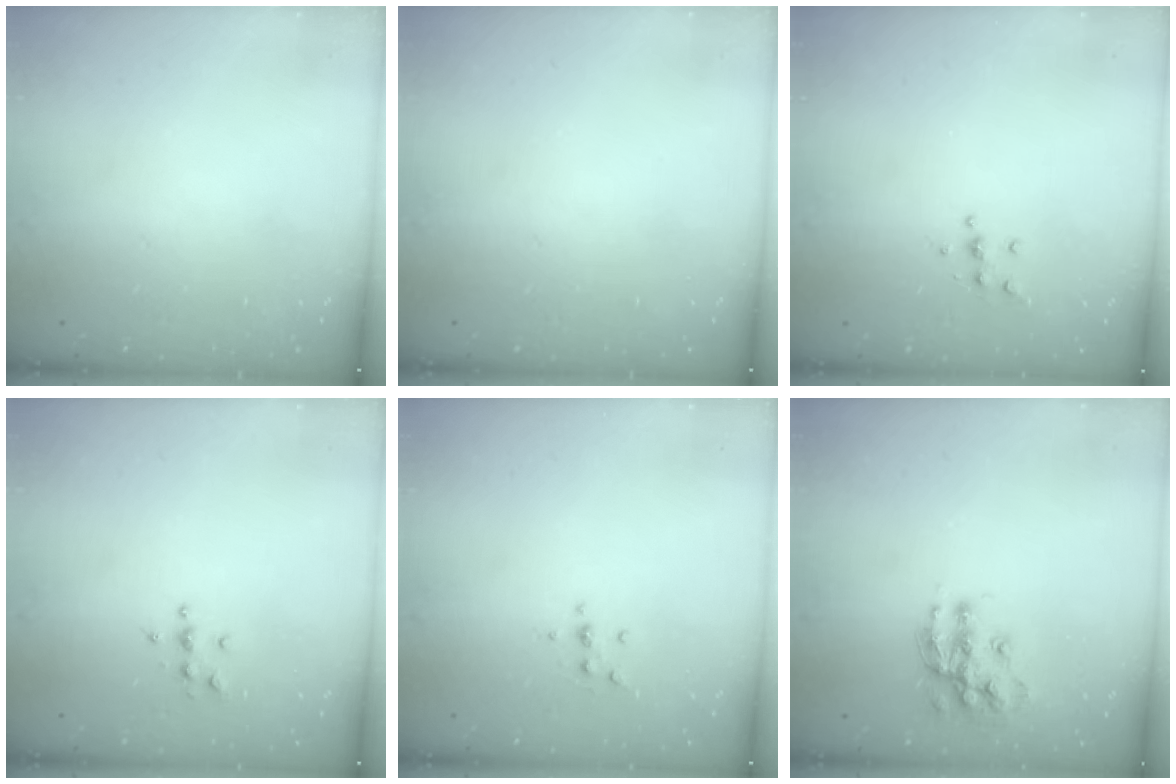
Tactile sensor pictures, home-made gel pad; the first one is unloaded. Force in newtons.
{"total": 0.0}
{"total": 4.2, "press": 4.2, "slide": 0.4}
{"total": 4.0, "press": 3.9, "slide": 0.6}
{"total": 3.6, "press": 3.5, "slide": 0.9}
{"total": 13.3, "press": 13.3, "slide": 0.7}